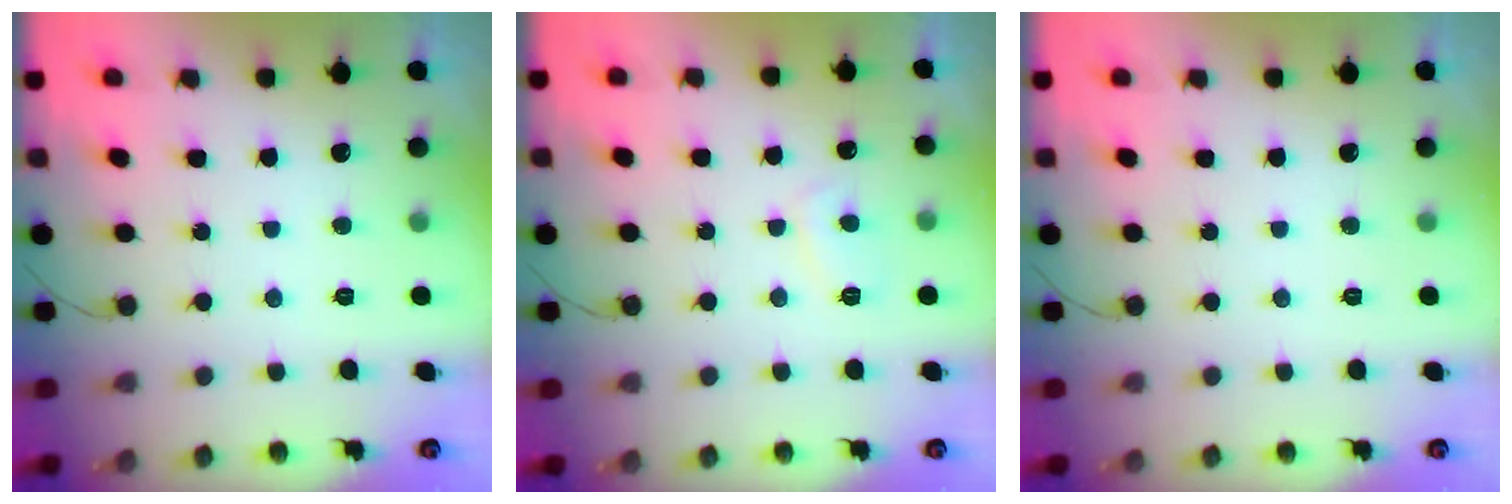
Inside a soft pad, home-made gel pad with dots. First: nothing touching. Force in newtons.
{"total": 3.3, "press": 3.3, "slide": 0.5}
{"total": 0.0}